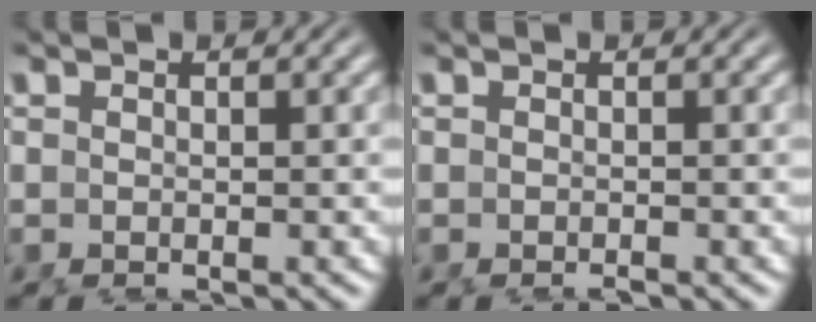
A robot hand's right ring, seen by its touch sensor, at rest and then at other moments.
{"total": 0.6, "force": [-0.5, -0.3, 0.1], "torque": [0.000, 0.000, -0.009]}